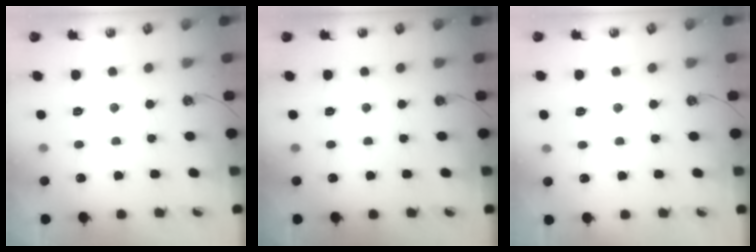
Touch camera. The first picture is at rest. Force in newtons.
{"total": 0.0}
{"total": 4.0, "press": 3.9, "slide": 0.4}